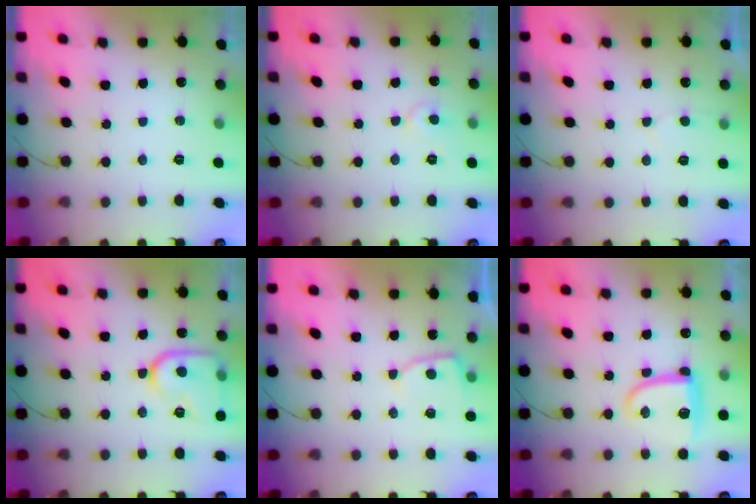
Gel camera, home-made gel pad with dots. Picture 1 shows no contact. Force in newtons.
{"total": 5.3, "press": 5.3, "slide": 0.5}
{"total": 2.3, "press": 2.3, "slide": 0.2}
{"total": 14.2, "press": 14.1, "slide": 1.4}
{"total": 3.8, "press": 3.8, "slide": 0.4}
{"total": 10.6, "press": 10.5, "slide": 0.5}